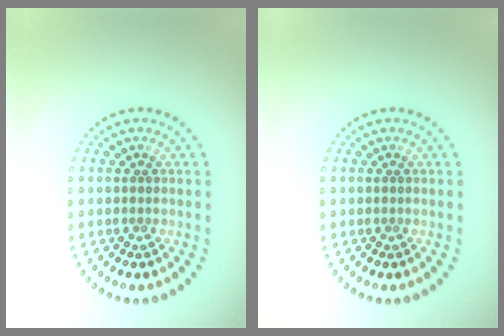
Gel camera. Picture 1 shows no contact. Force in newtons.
{"total": 0.0}